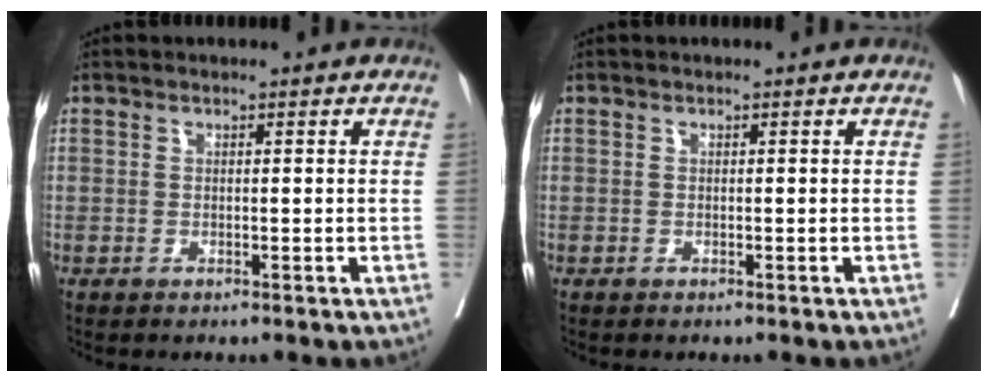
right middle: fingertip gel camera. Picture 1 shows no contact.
{"total": 0.0}